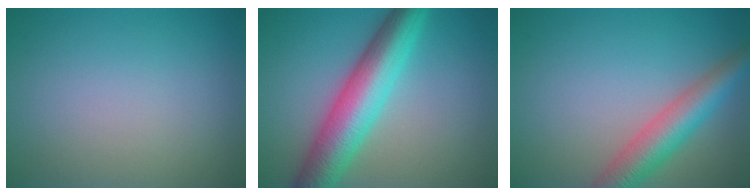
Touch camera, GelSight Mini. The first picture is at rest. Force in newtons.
{"total": 8.1, "press": 8.1, "slide": 0.1}
{"total": 5.4, "press": 5.4, "slide": 0.1}